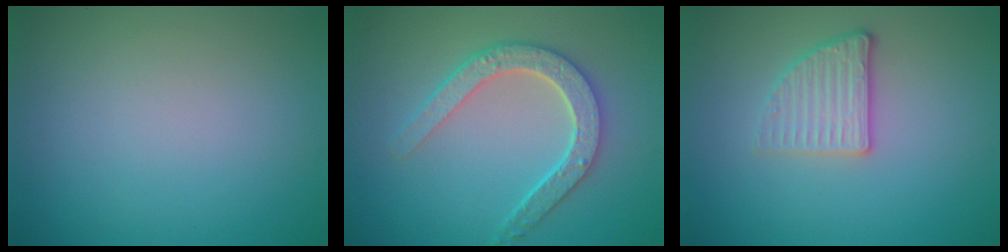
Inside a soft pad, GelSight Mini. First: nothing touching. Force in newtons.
{"total": 4.5, "press": 3.7, "slide": 2.6}
{"total": 2.6, "press": 2.3, "slide": 1.3}